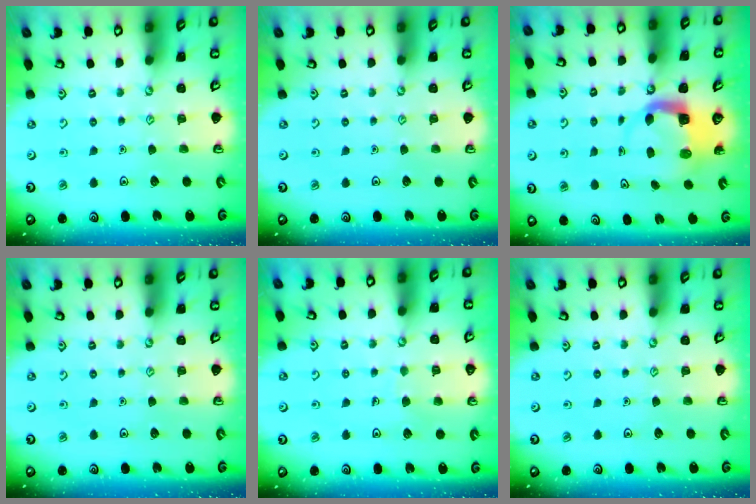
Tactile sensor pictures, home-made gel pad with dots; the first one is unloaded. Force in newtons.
{"total": 0.0}
{"total": 5.6, "press": 5.5, "slide": 1.0}
{"total": 0.0}
{"total": 3.6, "press": 3.6, "slide": 0.2}
{"total": 0.0}